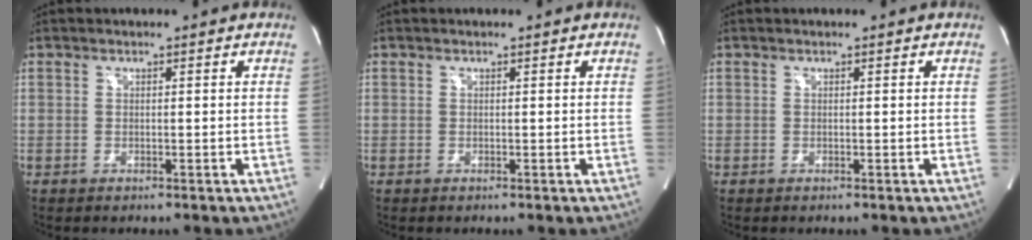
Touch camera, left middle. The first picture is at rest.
{"total": 0.0}
{"total": 0.0}